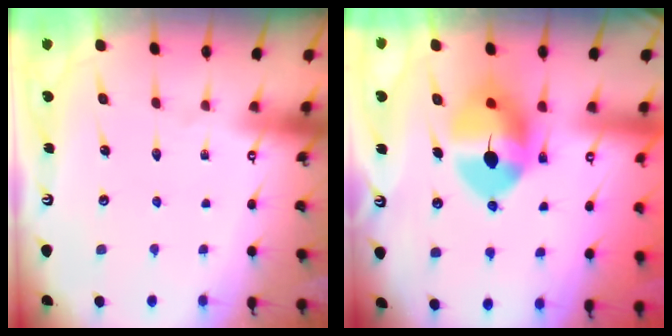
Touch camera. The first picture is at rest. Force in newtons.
{"total": 11.4, "press": 11.2, "slide": 1.8}